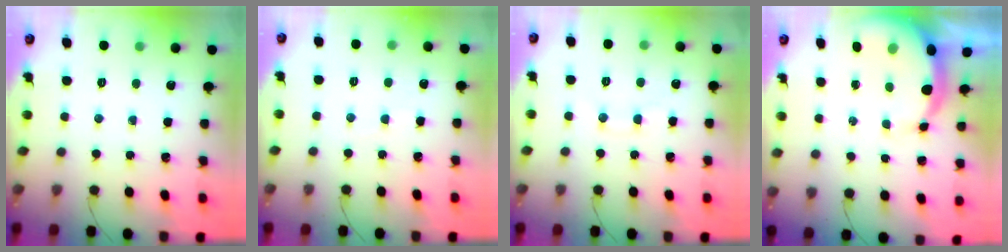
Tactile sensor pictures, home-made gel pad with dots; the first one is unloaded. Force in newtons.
{"total": 4.2, "press": 4.0, "slide": 1.1}
{"total": 5.1, "press": 4.9, "slide": 1.3}
{"total": 7.7, "press": 7.5, "slide": 1.7}